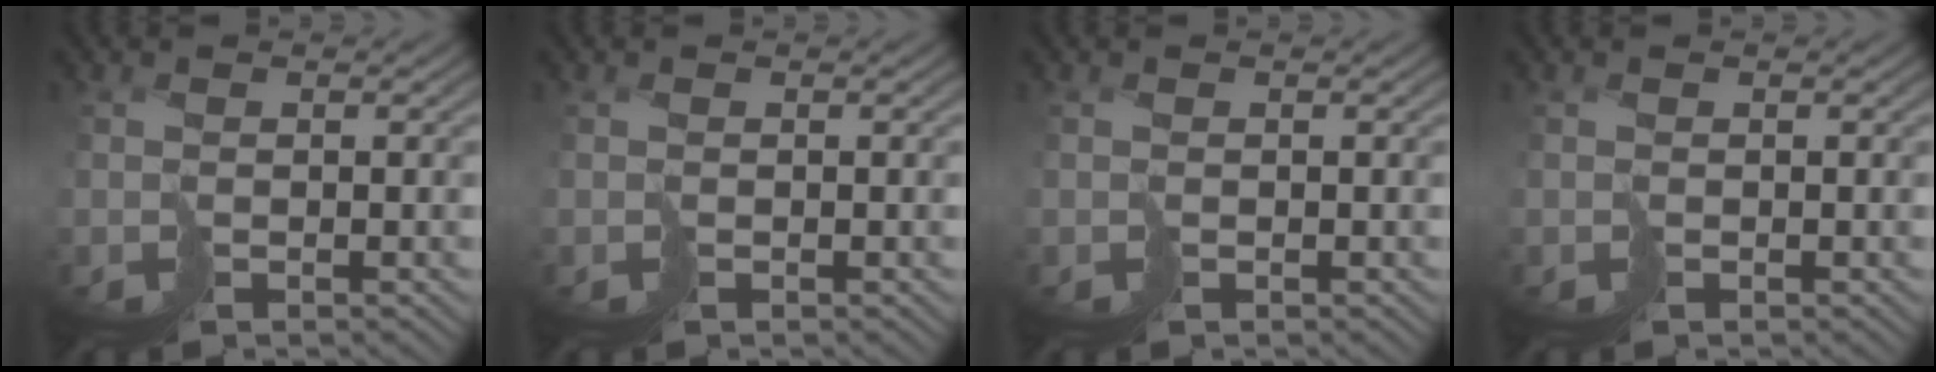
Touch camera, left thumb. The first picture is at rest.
{"total": 0.0}
{"total": 0.0}
{"total": 0.0}